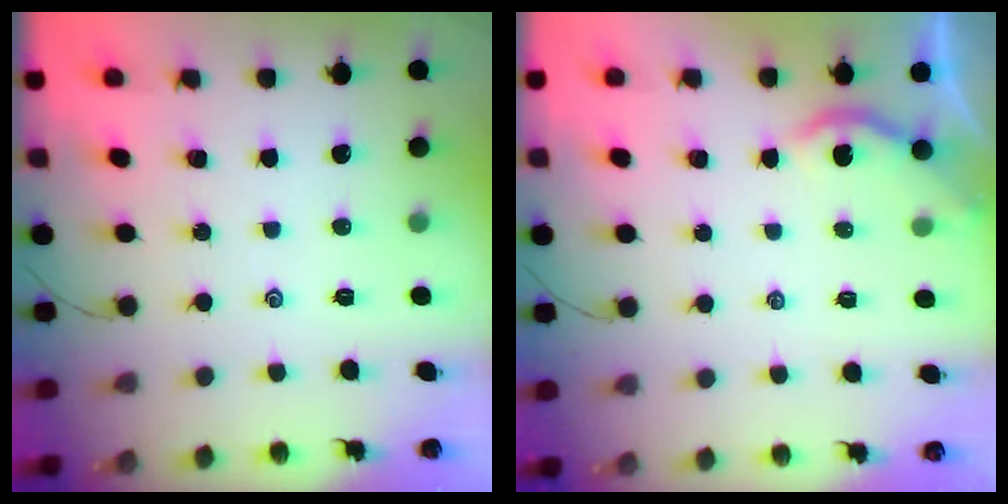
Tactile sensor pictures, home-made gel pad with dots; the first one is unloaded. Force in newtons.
{"total": 4.8, "press": 4.8, "slide": 0.3}